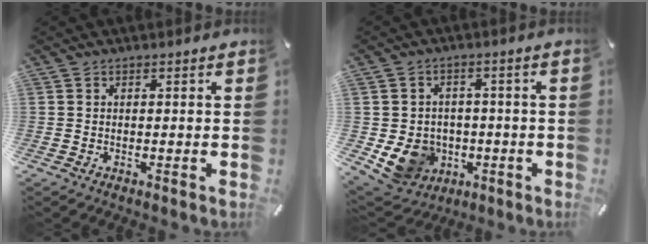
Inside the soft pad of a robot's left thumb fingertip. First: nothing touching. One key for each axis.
{"total": 10.0, "fx": -2.4, "fy": 8.9, "fz": 3.7, "tx": -0.084, "ty": 0.004, "tz": -0.039}